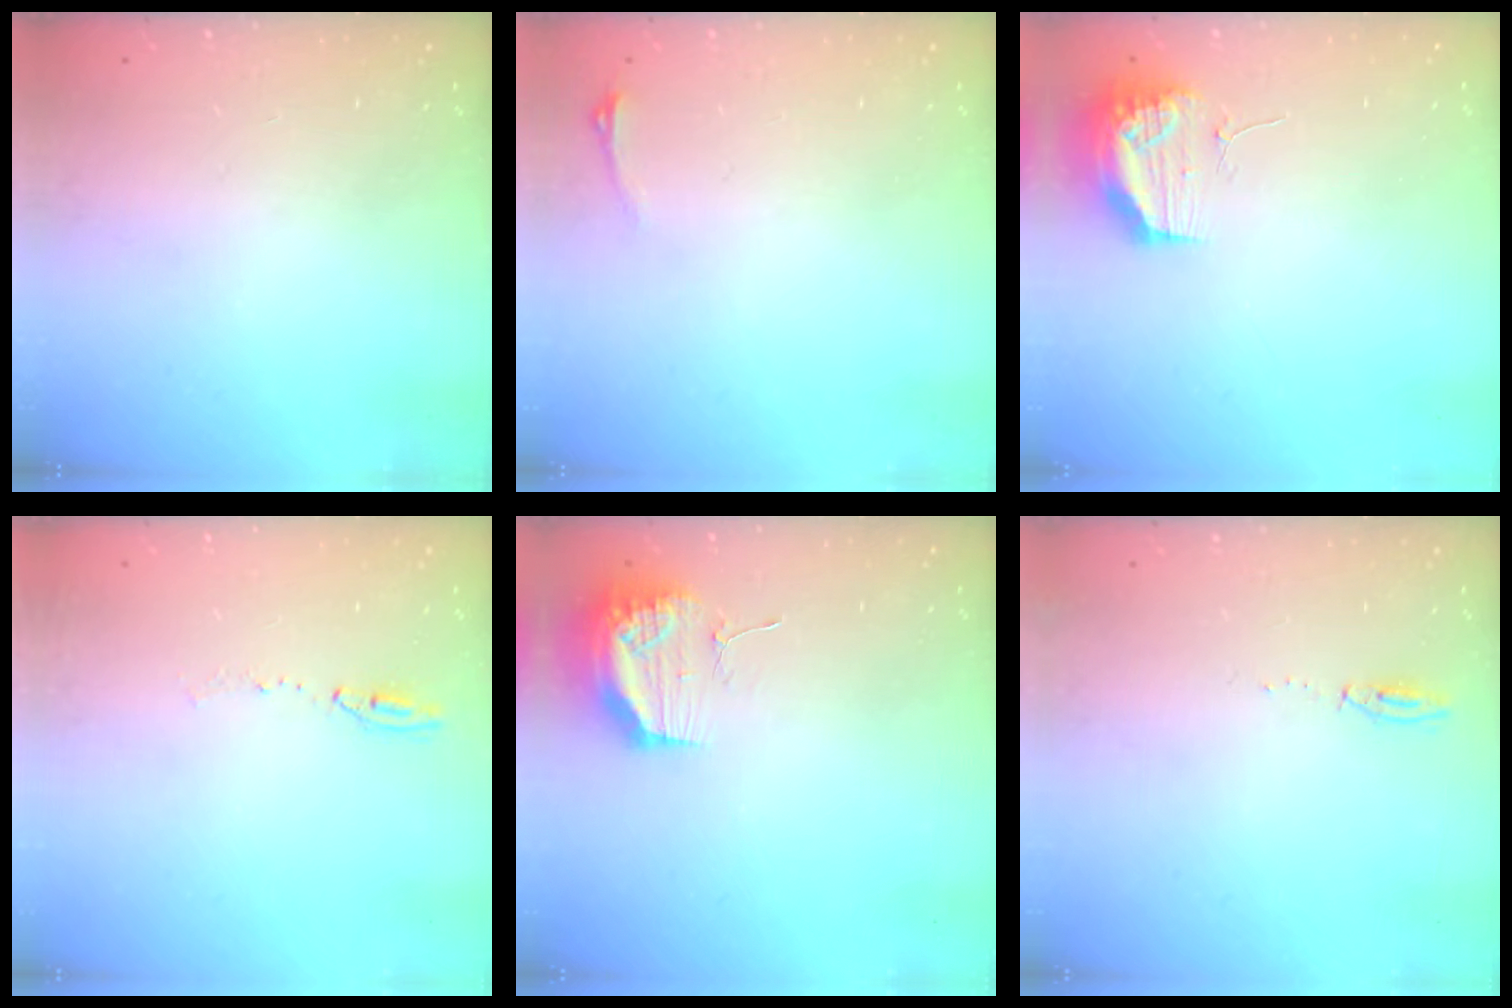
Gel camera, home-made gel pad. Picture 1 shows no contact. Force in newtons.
{"total": 2.9, "press": 2.6, "slide": 1.5}
{"total": 13.8, "press": 11.9, "slide": 6.9}
{"total": 5.7, "press": 5.7, "slide": 0.7}
{"total": 17.9, "press": 13.8, "slide": 11.4}
{"total": 4.8, "press": 4.7, "slide": 1.0}